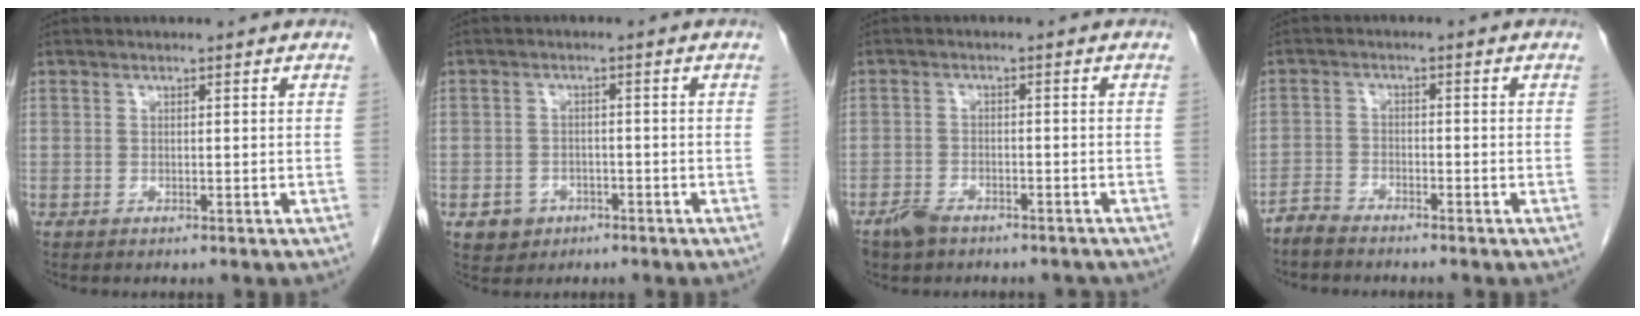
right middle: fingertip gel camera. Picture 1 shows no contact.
{"total": 3.5, "force": [-1.7, 3.0, 0.7], "torque": [-0.005, 0.010, -0.019]}
{"total": 4.6, "force": [-3.7, 2.1, 1.6], "torque": [-0.033, 0.000, -0.059]}
{"total": 2.8, "force": [-2.7, 0.5, 0.4], "torque": [-0.005, -0.005, -0.053]}